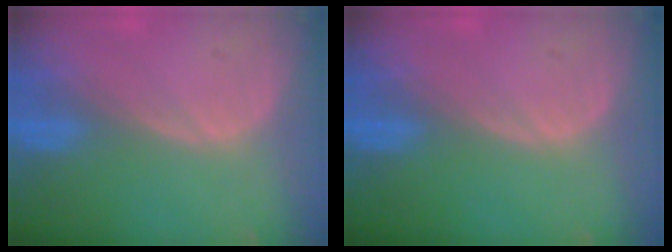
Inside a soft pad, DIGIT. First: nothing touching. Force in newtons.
{"total": 0.0}